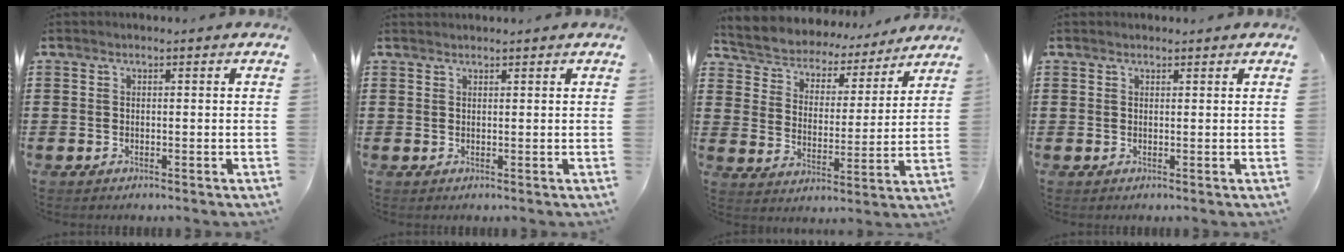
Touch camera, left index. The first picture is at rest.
{"total": 1.5, "force": [1.5, -0.1, 0.1], "torque": [-0.004, 0.001, 0.030]}
{"total": 4.6, "force": [4.5, 0.9, -0.3], "torque": [-0.024, -0.039, 0.073]}
{"total": 0.6, "force": [0.6, 0.2, 0.0], "torque": [-0.003, 0.000, 0.013]}